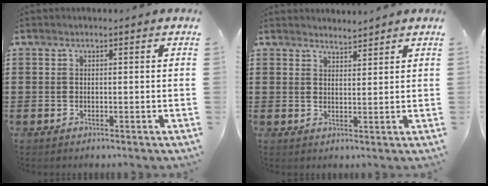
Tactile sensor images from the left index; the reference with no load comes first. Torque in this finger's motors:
{"motor_torque": [-0.02, 0.00, -0.04, -0.02]}